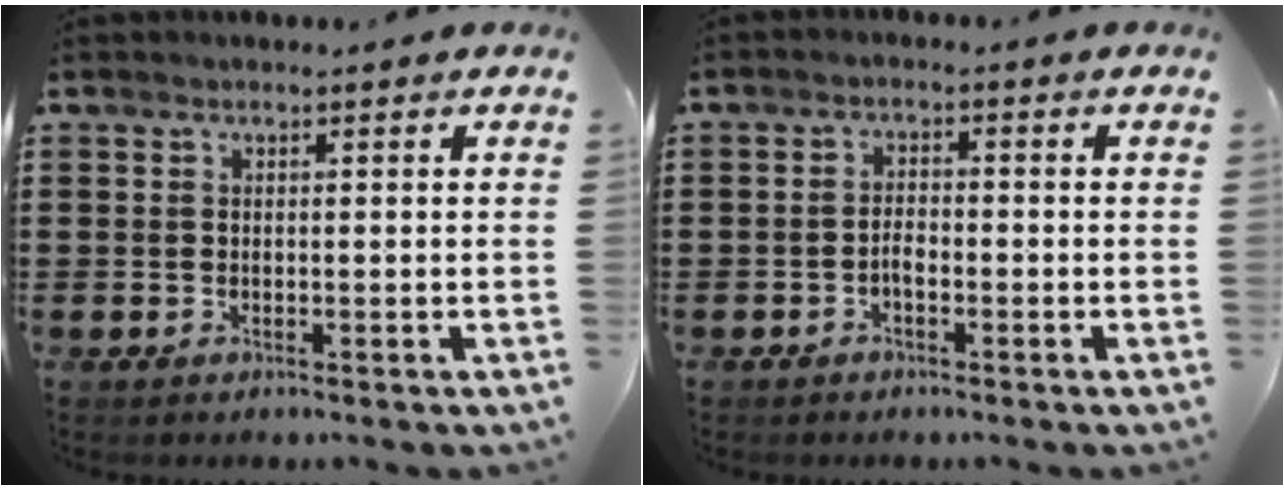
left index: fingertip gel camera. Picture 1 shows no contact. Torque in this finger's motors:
{"motor_torque": [0.15, 0.15, 0.01, 0.04]}